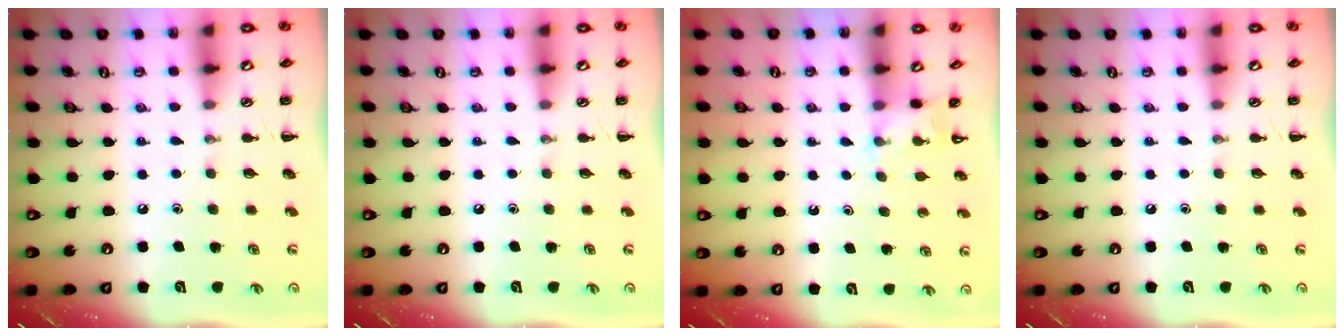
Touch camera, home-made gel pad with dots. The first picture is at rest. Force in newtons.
{"total": 0.0}
{"total": 3.5, "press": 3.3, "slide": 1.1}
{"total": 0.0}